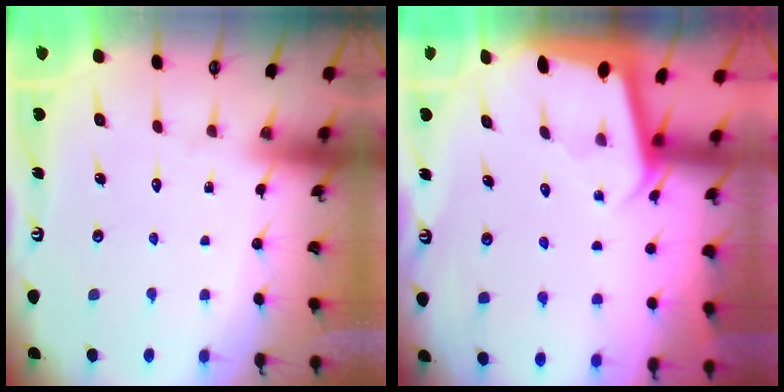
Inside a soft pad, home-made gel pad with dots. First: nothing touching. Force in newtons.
{"total": 2.1, "press": 2.1, "slide": 0.1}